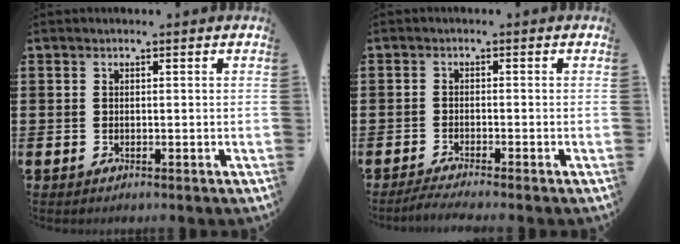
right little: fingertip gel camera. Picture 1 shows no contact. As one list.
[{"total": 1.6, "force": [-1.3, -0.1, 0.9], "torque": [-0.014, 0.001, -0.025]}]